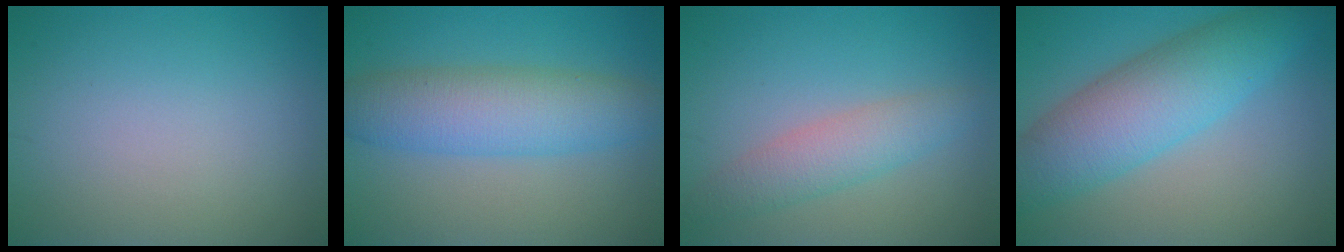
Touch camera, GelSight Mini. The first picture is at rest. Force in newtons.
{"total": 6.4, "press": 6.4, "slide": 0.1}
{"total": 3.3, "press": 3.3, "slide": 0.1}
{"total": 7.7, "press": 7.7, "slide": 0.1}